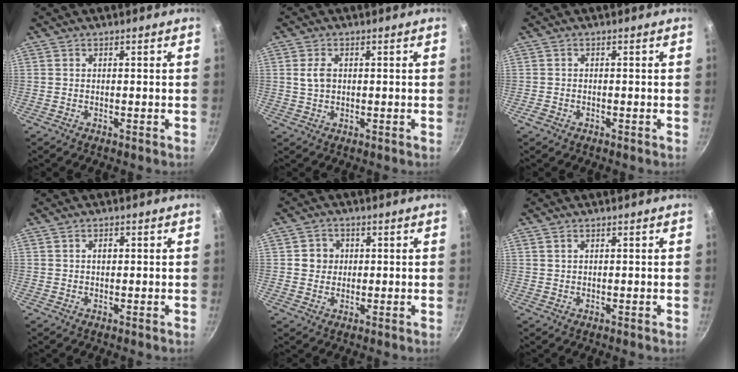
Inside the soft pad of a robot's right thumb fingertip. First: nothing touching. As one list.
[{"total": 3.4, "force": [0.6, 2.3, 2.4], "torque": [-0.043, 0.002, 0.011]}, {"total": 1.3, "force": [-0.8, 0.9, 0.6], "torque": [-0.015, 0.005, -0.014]}, {"total": 1.4, "force": [0.3, 1.0, 1.0], "torque": [-0.011, 0.004, 0.004]}, {"total": 3.8, "force": [0.5, 3.6, 1.1], "torque": [0.008, 0.004, 0.003]}, {"total": 1.0, "force": [0.6, 0.6, 0.5], "torque": [-0.008, 0.000, 0.011]}]